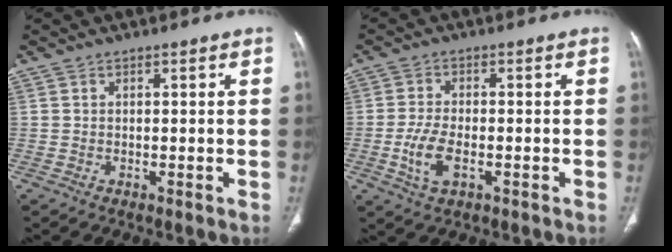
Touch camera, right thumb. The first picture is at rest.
{"total": 6.4, "force": [-1.9, 3.2, 5.2], "torque": [-0.113, 0.005, -0.033]}